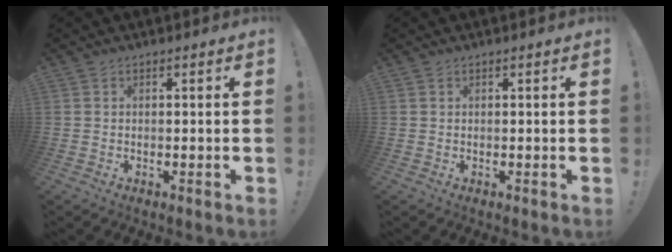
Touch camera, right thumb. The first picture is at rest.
{"total": 0.0}